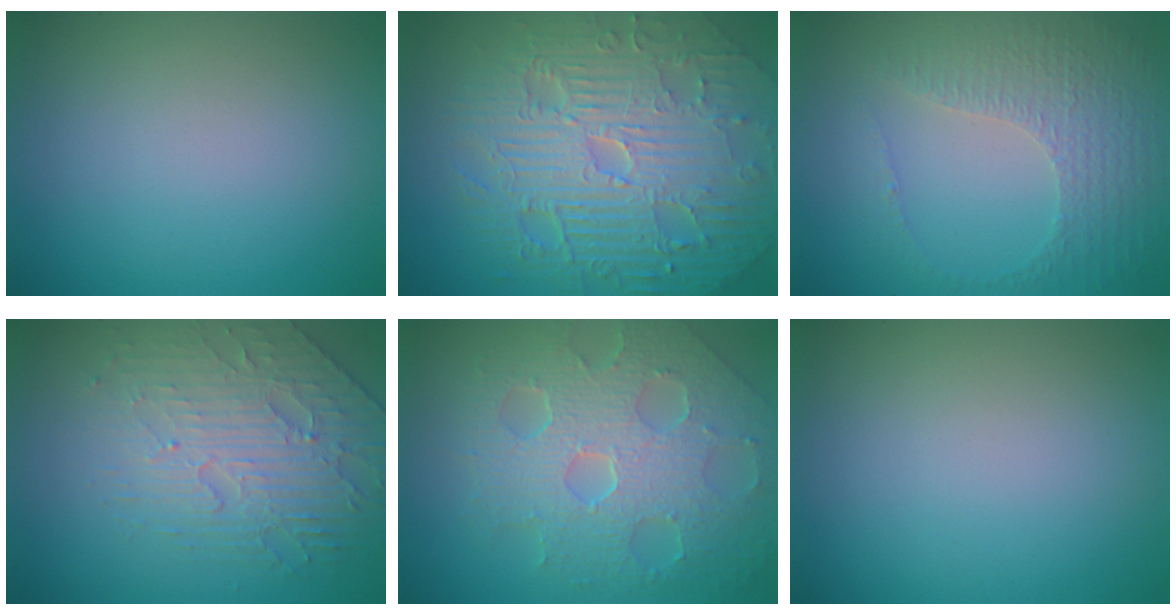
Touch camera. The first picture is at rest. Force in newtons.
{"total": 11.7, "press": 7.5, "slide": 9.0}
{"total": 4.4, "press": 3.1, "slide": 3.1}
{"total": 4.3, "press": 4.0, "slide": 1.7}
{"total": 8.4, "press": 5.9, "slide": 6.1}
{"total": 0.0}